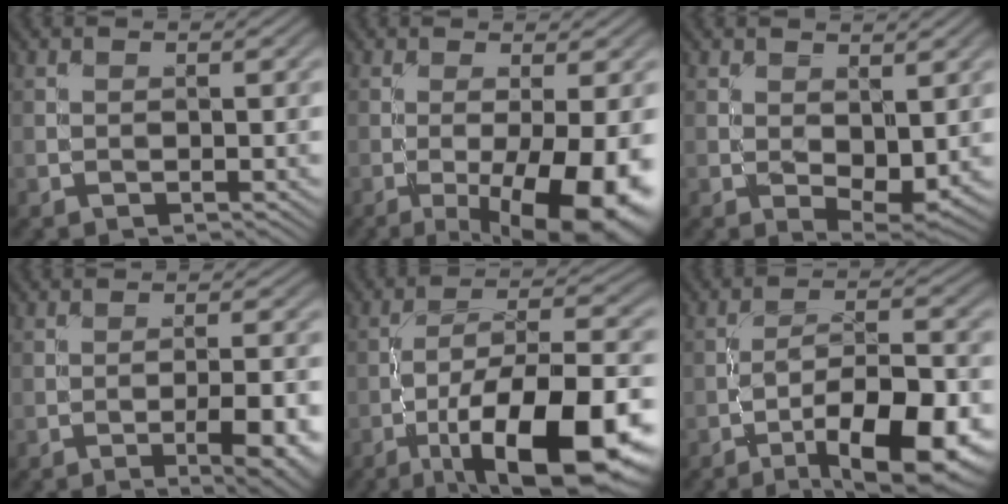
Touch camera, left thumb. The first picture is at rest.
{"total": 12.0, "force": [-4.5, 3.2, 10.7], "torque": [-0.155, -0.015, -0.058]}
{"total": 3.8, "force": [0.3, 2.2, 3.2], "torque": [-0.057, -0.010, 0.010]}
{"total": 7.3, "force": [-3.4, 1.9, 6.2], "torque": [-0.090, 0.006, -0.037]}
{"total": 17.9, "force": [-8.1, 6.0, 14.8], "torque": [-0.226, 0.002, -0.138]}
{"total": 13.2, "force": [-7.1, 4.0, 10.4], "torque": [-0.165, -0.001, -0.112]}